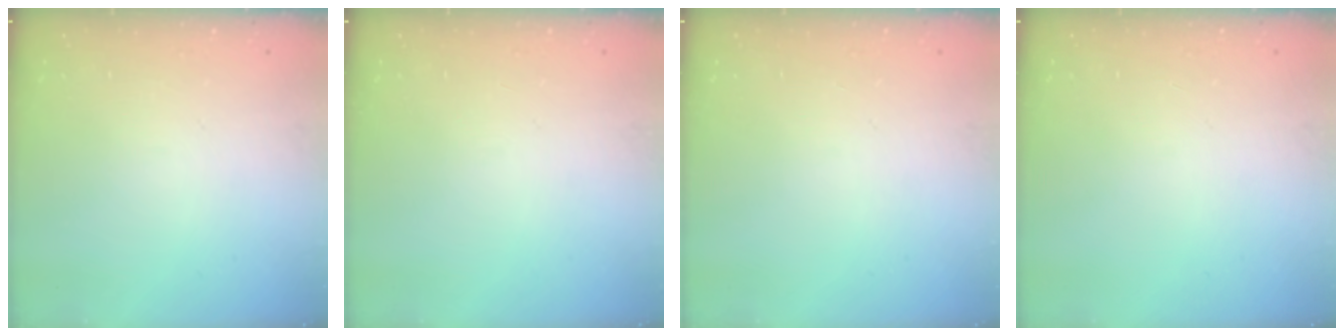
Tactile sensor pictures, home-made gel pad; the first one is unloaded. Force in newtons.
{"total": 0.0}
{"total": 0.0}
{"total": 0.0}